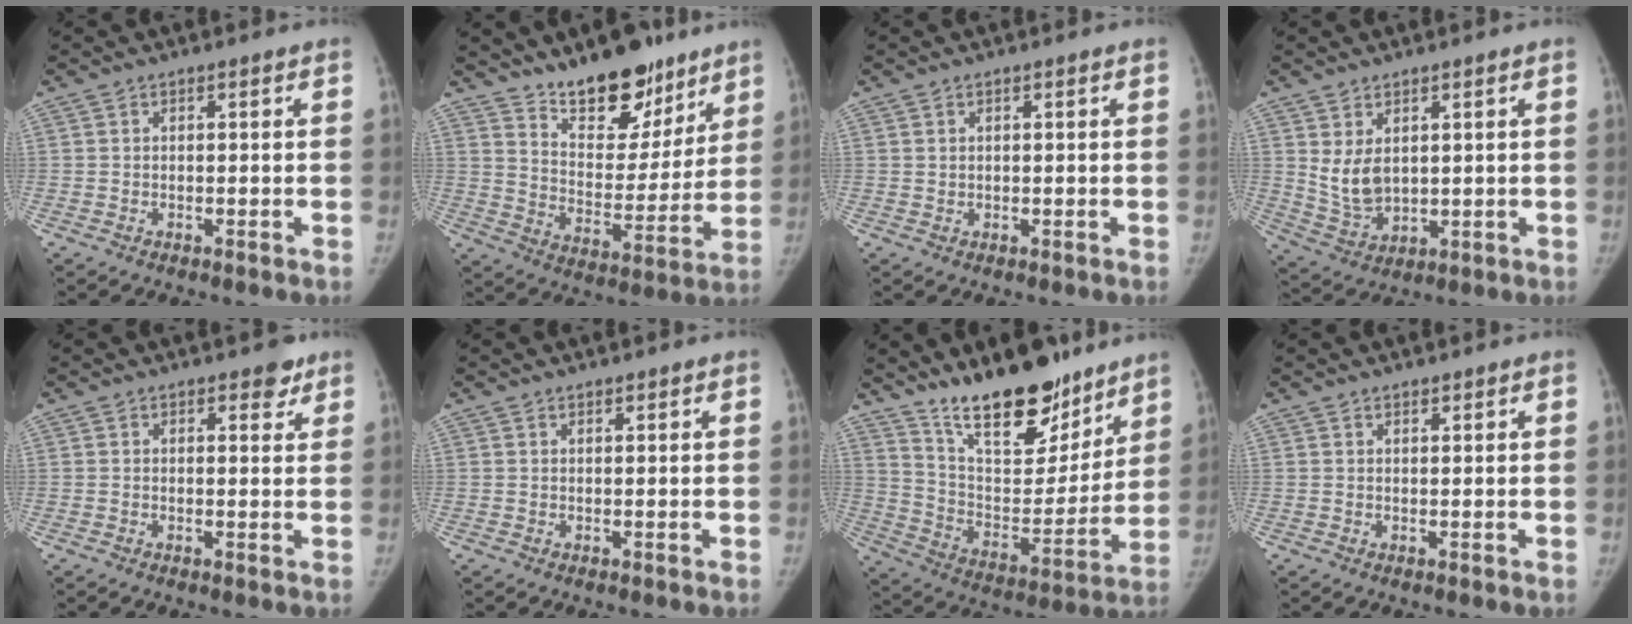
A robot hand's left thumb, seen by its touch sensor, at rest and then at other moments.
{"total": 17.7, "force": [13.2, 8.1, 8.6], "torque": [-0.071, -0.094, 0.211]}
{"total": 0.7, "force": [0.6, 0.4, 0.1], "torque": [0.004, -0.004, 0.008]}
{"total": 6.7, "force": [2.3, 4.2, 4.7], "torque": [-0.076, -0.021, 0.061]}
{"total": 2.9, "force": [2.0, 1.5, 1.4], "torque": [0.003, -0.010, 0.024]}
{"total": 0.8, "force": [0.7, 0.3, 0.2], "torque": [-0.003, -0.005, 0.012]}
{"total": 22.5, "force": [16.9, 8.9, 11.9], "torque": [-0.140, -0.101, 0.280]}
{"total": 1.2, "force": [1.0, 0.5, 0.3], "torque": [0.000, -0.006, 0.015]}